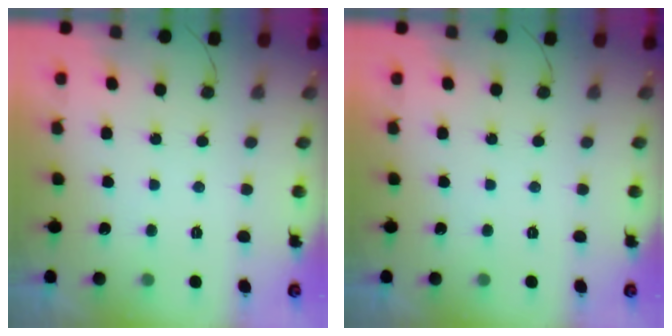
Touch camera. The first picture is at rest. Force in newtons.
{"total": 0.0}